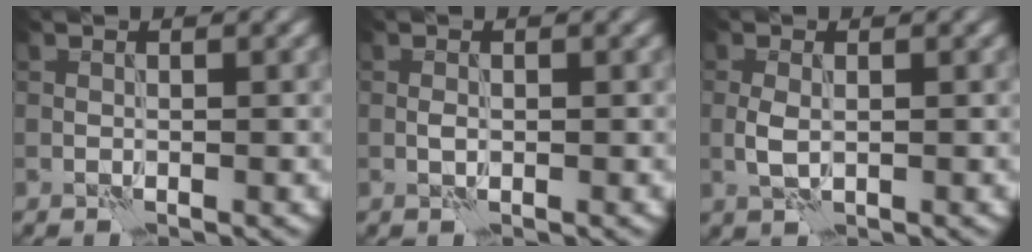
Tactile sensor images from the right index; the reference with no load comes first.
{"total": 0.6, "force": [0.1, 0.4, 0.4], "torque": [-0.011, 0.000, -0.001]}
{"total": 1.7, "force": [0.0, 1.0, 1.3], "torque": [-0.034, -0.002, -0.001]}